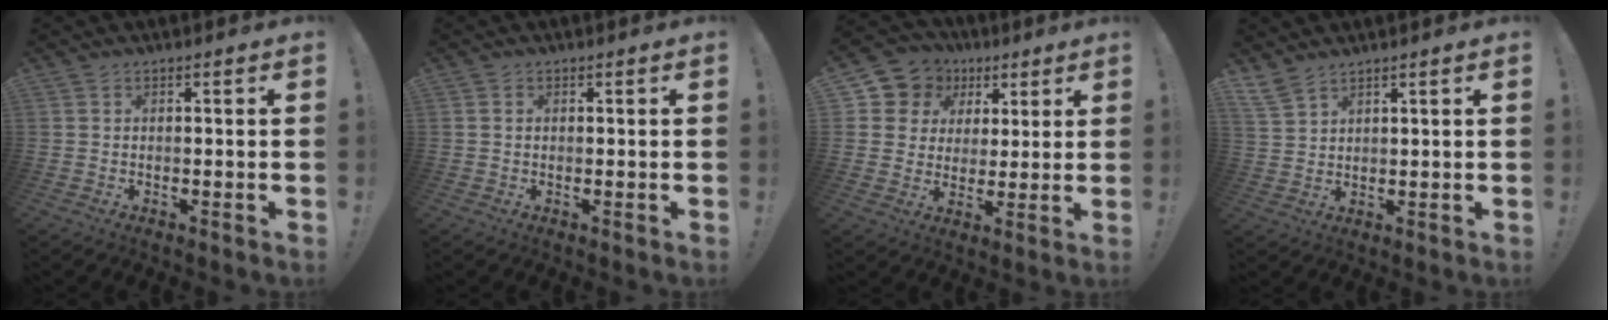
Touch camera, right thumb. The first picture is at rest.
{"total": 0.5, "force": [0.0, 0.5, 0.2], "torque": [-0.005, 0.004, 0.001]}
{"total": 9.6, "force": [3.8, 8.5, 2.2], "torque": [-0.039, -0.024, 0.079]}
{"total": 5.4, "force": [4.5, 1.7, 2.5], "torque": [-0.051, -0.024, 0.089]}